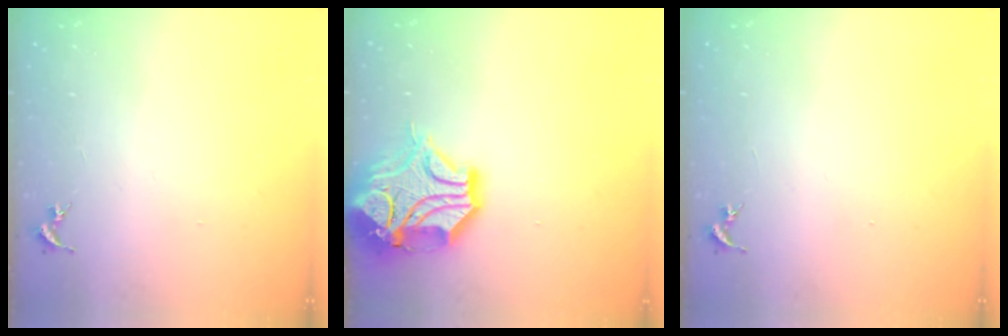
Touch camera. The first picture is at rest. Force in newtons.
{"total": 17.6, "press": 17.4, "slide": 2.6}
{"total": 0.0}